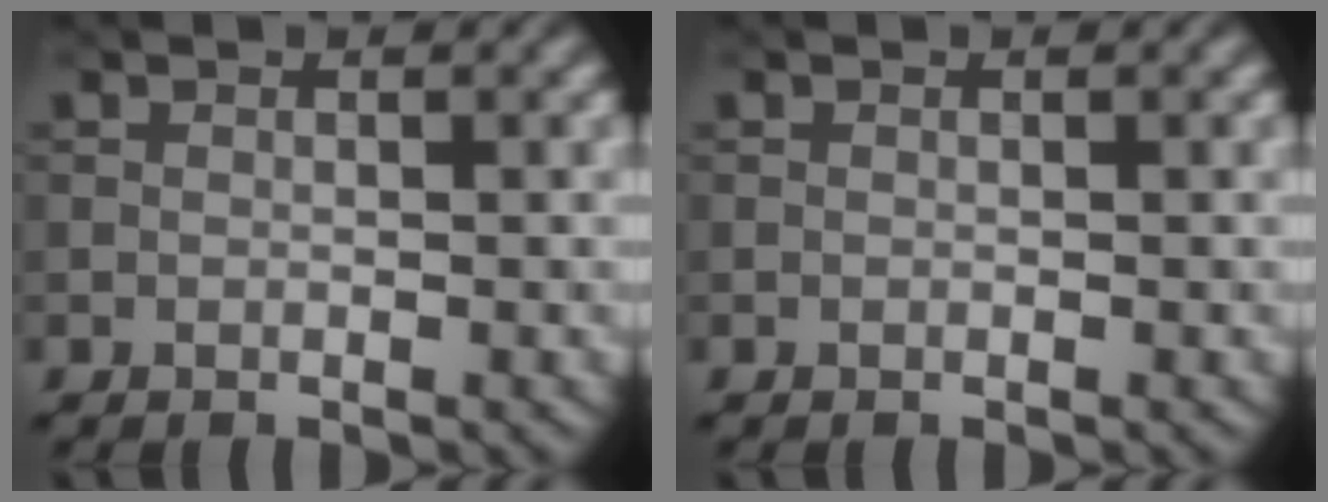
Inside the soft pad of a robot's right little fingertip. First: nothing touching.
{"total": 0.0}